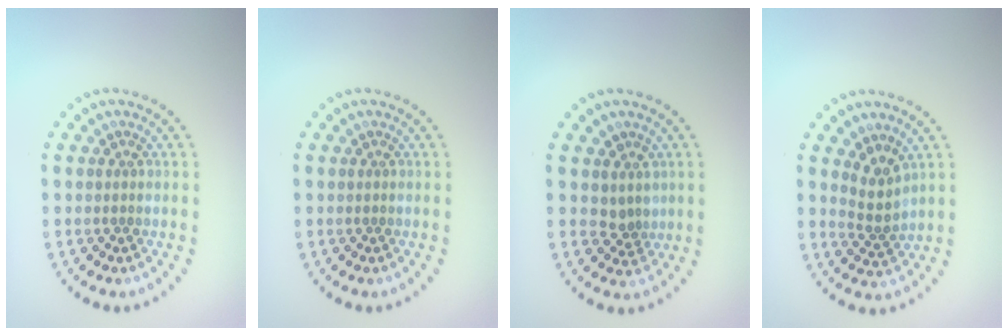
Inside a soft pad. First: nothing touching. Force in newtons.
{"total": 0.0}
{"total": 1.9, "press": 1.5, "slide": 1.2}
{"total": 2.5, "press": 1.8, "slide": 1.8}